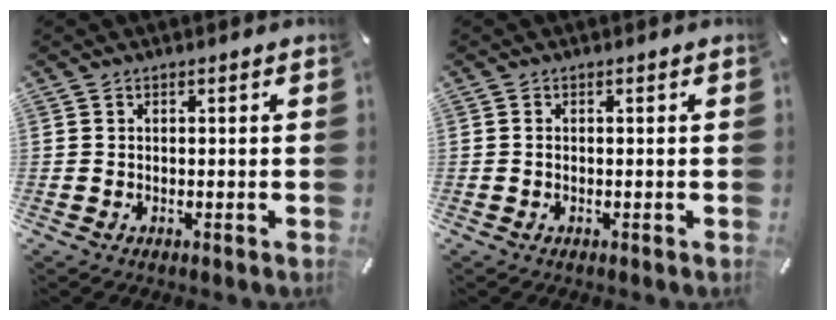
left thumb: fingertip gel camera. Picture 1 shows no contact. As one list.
[{"total": 0.5, "force": [-0.1, 0.3, 0.4], "torque": [-0.010, 0.001, -0.003]}]